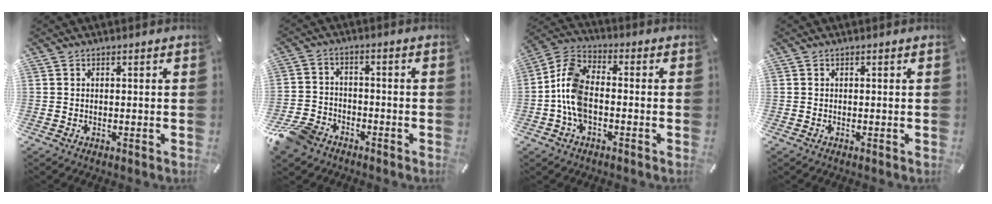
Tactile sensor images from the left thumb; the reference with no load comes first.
{"total": 8.4, "force": [-5.7, 5.6, 2.4], "torque": [-0.054, 0.037, -0.108]}
{"total": 9.4, "force": [-2.9, 5.7, 7.0], "torque": [-0.160, 0.009, -0.054]}
{"total": 0.0}